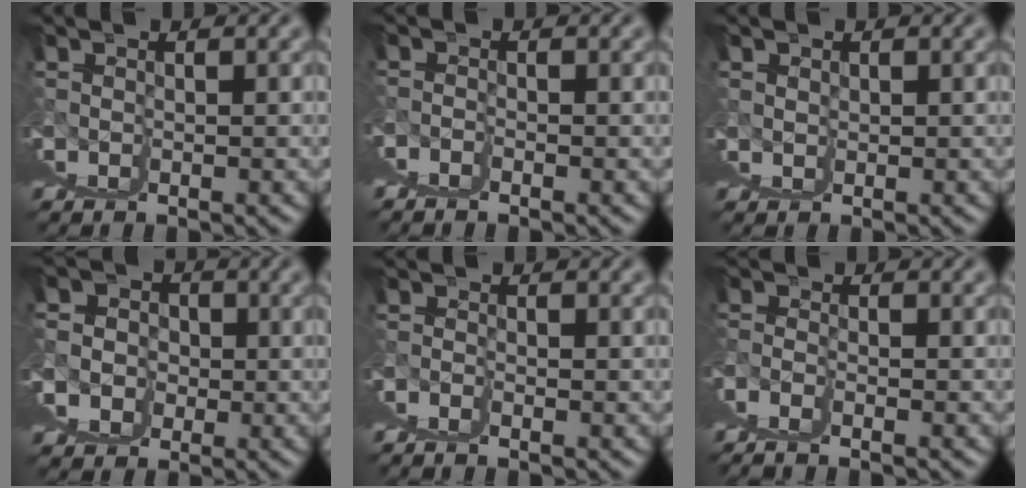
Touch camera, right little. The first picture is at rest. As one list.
[{"total": 2.1, "force": [0.1, -2.0, -0.5], "torque": [0.015, 0.012, 0.004]}, {"total": 1.9, "force": [0.7, 1.8, 0.0], "torque": [-0.002, -0.007, 0.010]}, {"total": 1.7, "force": [0.9, 1.2, 0.9], "torque": [-0.013, -0.018, 0.026]}, {"total": 1.6, "force": [0.2, -1.6, -0.1], "torque": [0.010, 0.012, 0.005]}, {"total": 2.0, "force": [0.9, -1.2, 1.4], "torque": [-0.015, 0.014, 0.018]}]